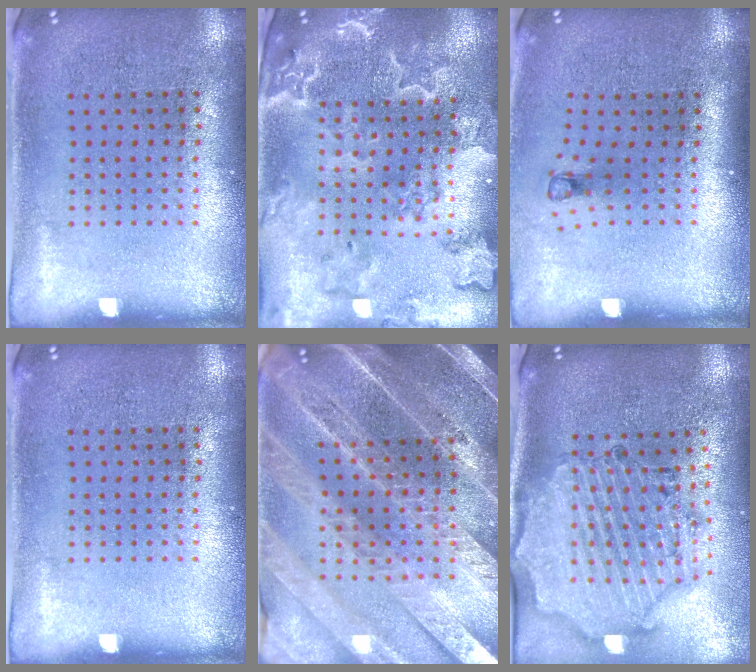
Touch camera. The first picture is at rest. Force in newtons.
{"total": 3.4, "press": 3.0, "slide": 1.5}
{"total": 0.8, "press": 0.4, "slide": 0.7}
{"total": 0.0}
{"total": 5.0, "press": 4.4, "slide": 2.4}
{"total": 2.2, "press": 2.1, "slide": 0.6}